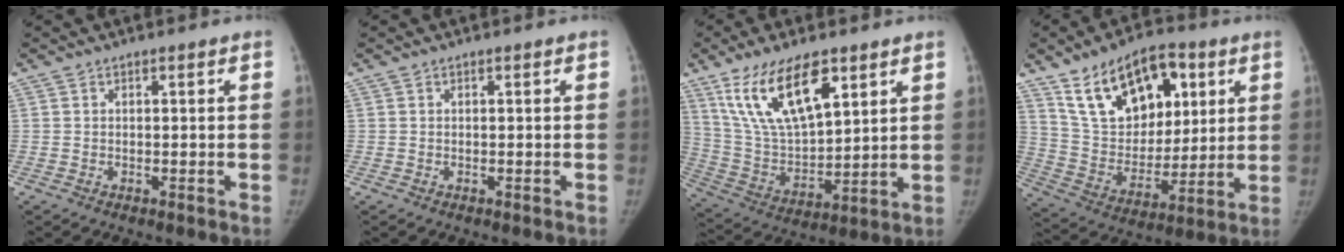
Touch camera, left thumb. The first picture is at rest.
{"total": 0.0}
{"total": 17.6, "force": [9.8, 7.3, 12.6], "torque": [-0.208, -0.039, 0.197]}
{"total": 21.1, "force": [9.9, 12.6, 13.7], "torque": [-0.176, -0.029, 0.178]}